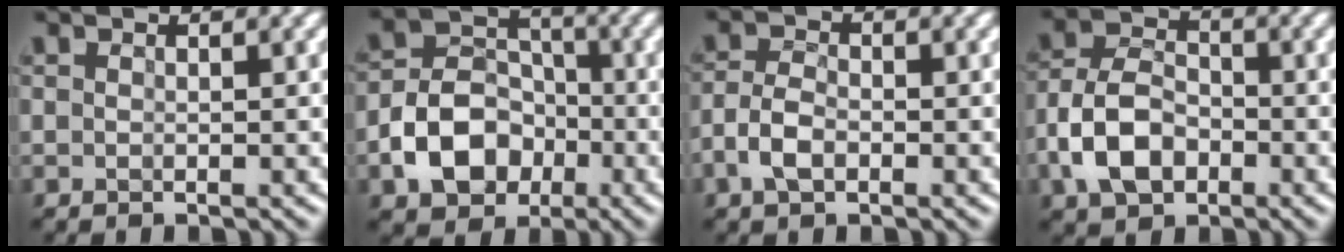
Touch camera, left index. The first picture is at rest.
{"total": 6.8, "force": [-2.7, 4.9, 3.9], "torque": [-0.068, 0.000, -0.048]}
{"total": 2.8, "force": [-1.4, 1.5, 2.0], "torque": [-0.044, 0.007, -0.028]}
{"total": 5.9, "force": [-2.4, 3.8, 3.8], "torque": [-0.078, 0.007, -0.048]}